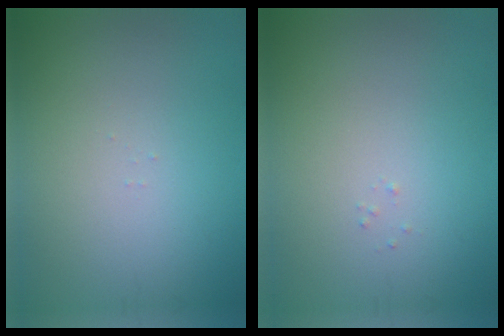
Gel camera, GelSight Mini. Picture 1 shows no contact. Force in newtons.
{"total": 0.0}